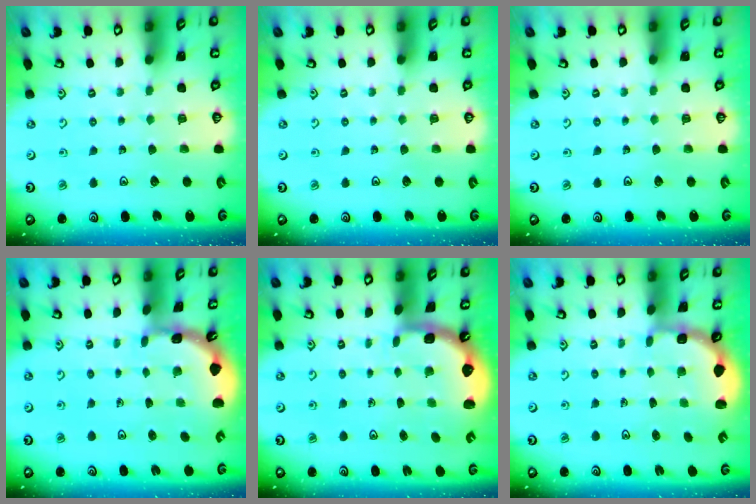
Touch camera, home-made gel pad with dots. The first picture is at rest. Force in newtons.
{"total": 0.0}
{"total": 0.0}
{"total": 1.6, "press": 1.6, "slide": 0.1}
{"total": 2.5, "press": 1.6, "slide": 1.9}
{"total": 2.5, "press": 1.9, "slide": 1.6}